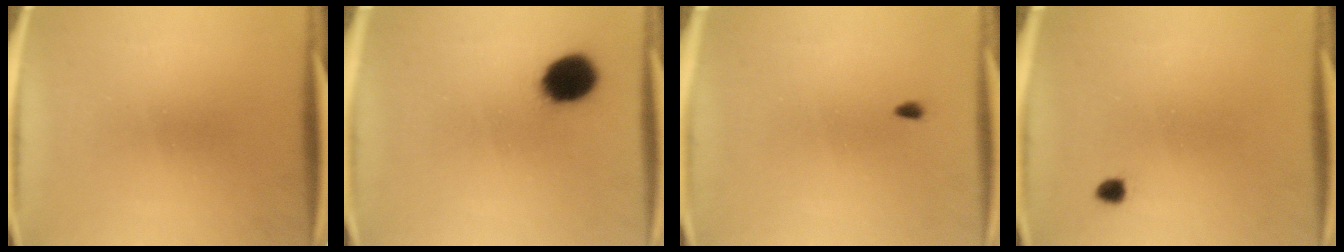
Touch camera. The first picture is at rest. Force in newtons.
{"total": 10.6}
{"total": 0.6}
{"total": 1.3}